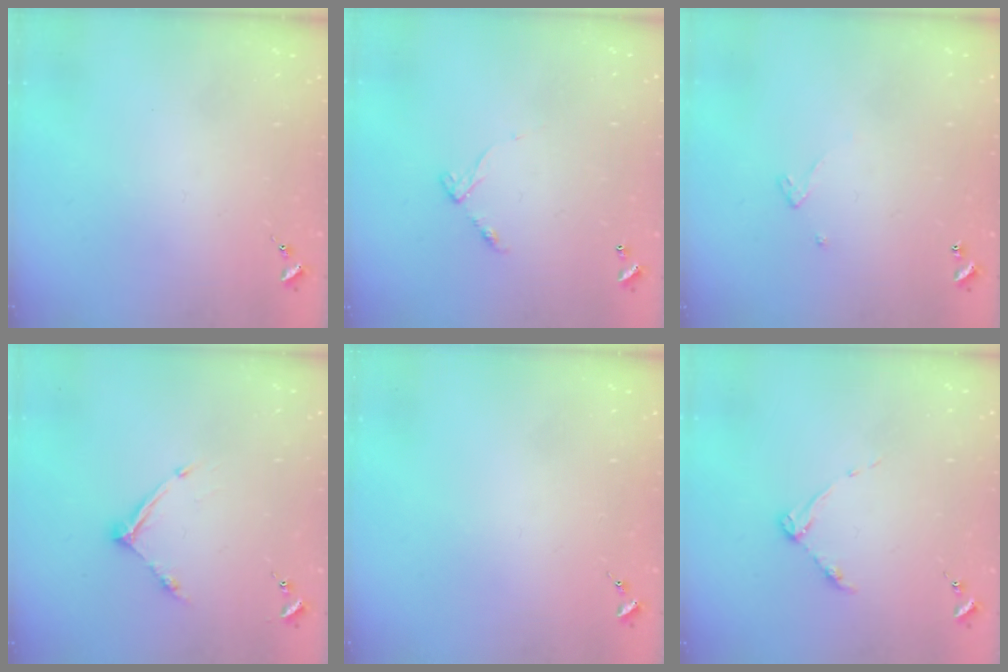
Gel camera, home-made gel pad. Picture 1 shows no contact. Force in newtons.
{"total": 6.2, "press": 6.2, "slide": 0.4}
{"total": 3.4, "press": 3.4, "slide": 0.1}
{"total": 8.6, "press": 8.6, "slide": 0.5}
{"total": 0.0}
{"total": 4.9, "press": 4.8, "slide": 0.7}